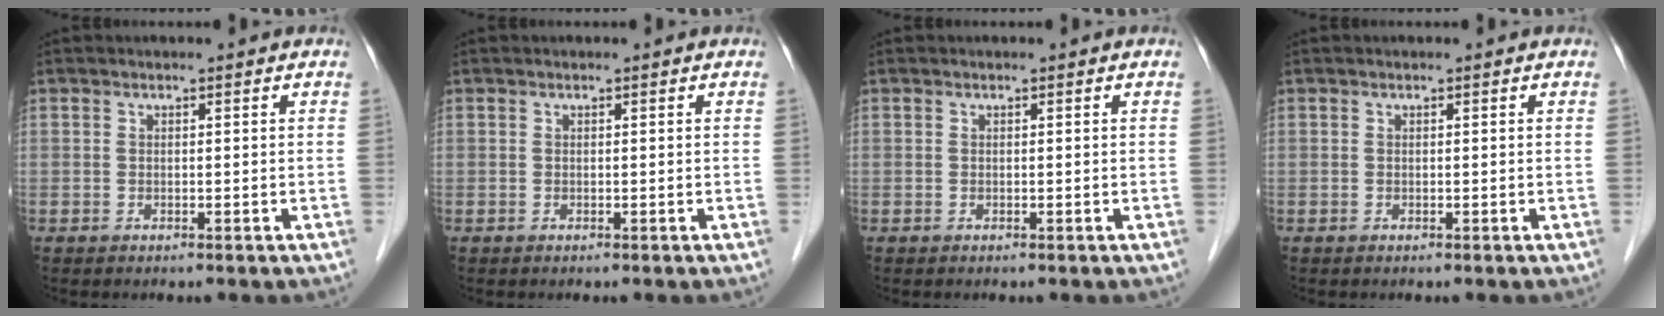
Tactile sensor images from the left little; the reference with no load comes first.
{"total": 0.0}
{"total": 0.0}
{"total": 0.0}